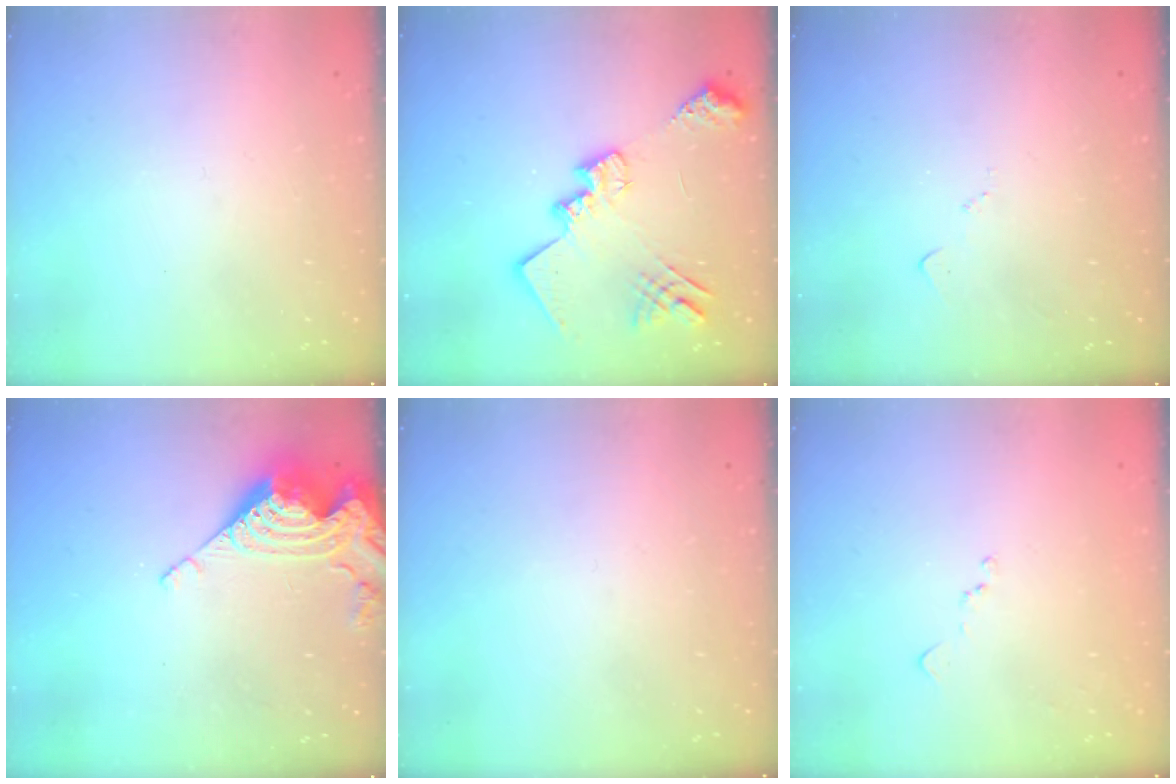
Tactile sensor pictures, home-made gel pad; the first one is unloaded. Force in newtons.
{"total": 17.7, "press": 17.6, "slide": 0.9}
{"total": 5.1, "press": 5.1, "slide": 0.6}
{"total": 10.5, "press": 10.4, "slide": 1.0}
{"total": 0.0}
{"total": 7.9, "press": 7.9, "slide": 0.8}